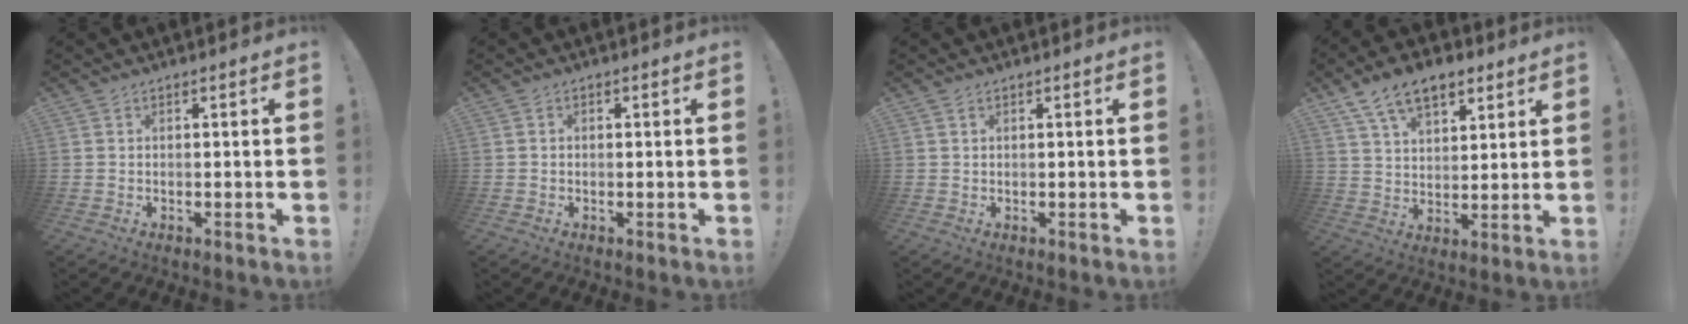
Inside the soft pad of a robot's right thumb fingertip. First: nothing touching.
{"total": 0.7, "force": [-0.3, 0.7, 0.1], "torque": [-0.001, 0.003, -0.007]}
{"total": 0.8, "force": [0.6, 0.5, 0.4], "torque": [-0.001, -0.002, 0.009]}
{"total": 11.8, "force": [7.3, 6.6, 6.4], "torque": [-0.111, -0.026, 0.139]}